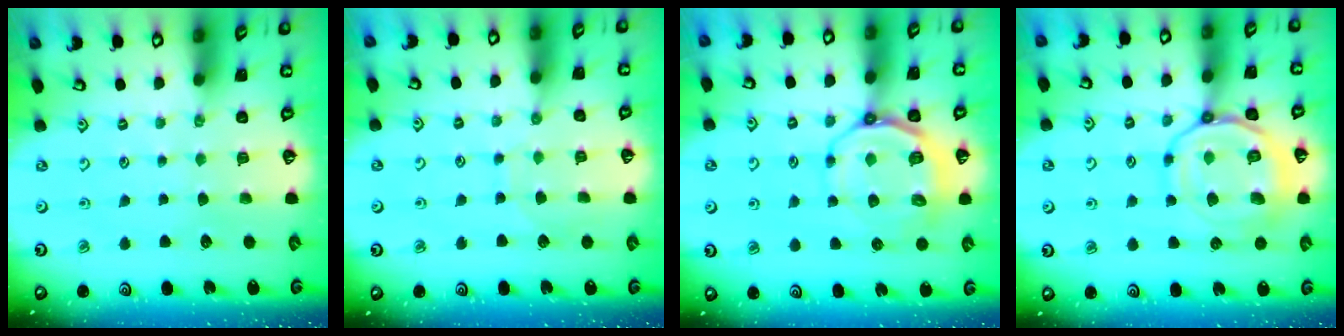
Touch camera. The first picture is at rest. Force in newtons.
{"total": 6.4, "press": 6.3, "slide": 0.5}
{"total": 9.3, "press": 9.0, "slide": 2.6}
{"total": 16.1, "press": 16.1, "slide": 1.5}